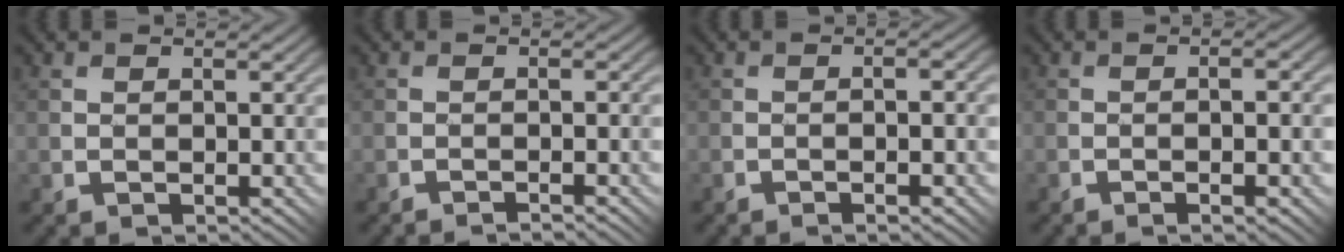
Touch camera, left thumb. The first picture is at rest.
{"total": 1.5, "force": [-1.4, -0.6, 0.2], "torque": [-0.004, 0.011, -0.029]}
{"total": 4.2, "force": [-2.0, 0.9, 3.6], "torque": [-0.046, 0.004, -0.024]}
{"total": 5.3, "force": [-2.1, 0.9, 4.8], "torque": [-0.062, 0.003, -0.023]}